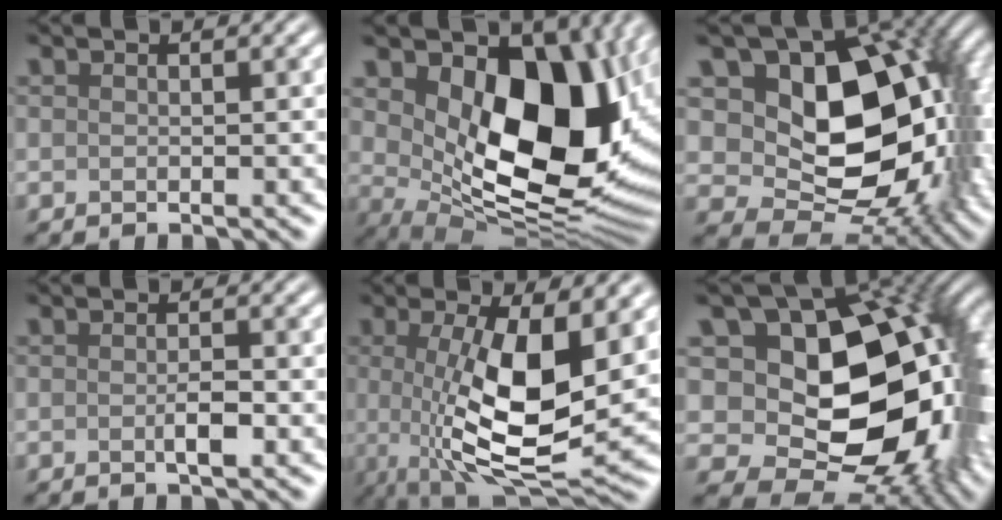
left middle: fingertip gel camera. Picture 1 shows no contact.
{"total": 13.8, "force": [3.2, 8.3, 10.5], "torque": [-0.145, -0.031, 0.067]}
{"total": 14.5, "force": [2.2, 9.6, 10.7], "torque": [-0.146, -0.019, 0.042]}
{"total": 1.3, "force": [-0.3, 0.2, 1.3], "torque": [-0.025, -0.003, -0.006]}
{"total": 9.6, "force": [0.5, 3.0, 9.2], "torque": [-0.163, -0.016, 0.013]}
{"total": 16.7, "force": [1.4, 11.2, 12.2], "torque": [-0.175, 0.000, 0.032]}